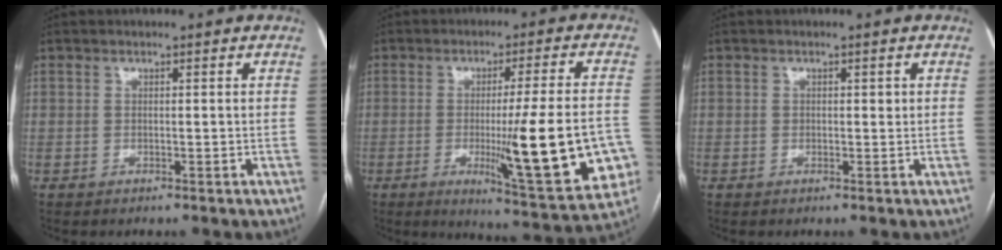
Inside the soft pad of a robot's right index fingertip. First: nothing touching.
{"total": 18.1, "force": [-3.8, 1.5, 17.6], "torque": [-0.215, -0.018, -0.042]}
{"total": 1.1, "force": [0.3, 0.7, 0.8], "torque": [-0.011, 0.005, 0.005]}